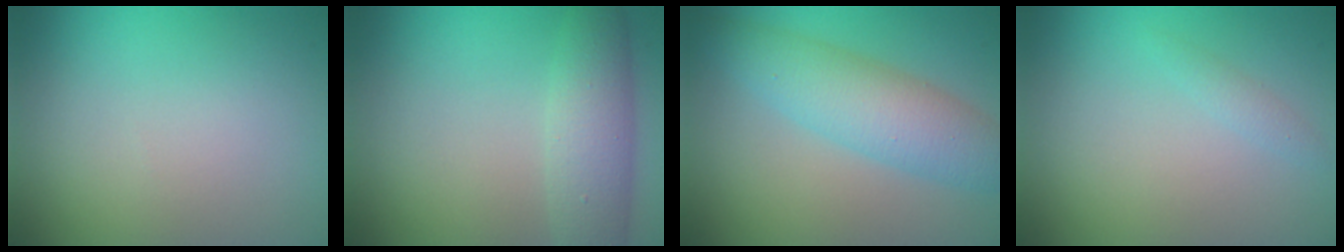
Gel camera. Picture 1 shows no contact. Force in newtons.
{"total": 4.5, "press": 4.4, "slide": 0.2}
{"total": 5.2, "press": 5.2, "slide": 0.2}
{"total": 0.8, "press": 0.8, "slide": 0.1}